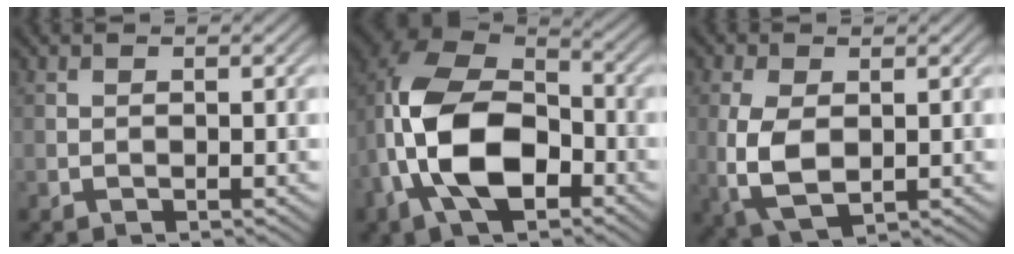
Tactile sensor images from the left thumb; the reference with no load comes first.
{"total": 14.5, "force": [-3.9, 9.0, 10.6], "torque": [-0.228, -0.008, -0.082]}
{"total": 6.2, "force": [-0.2, 3.5, 5.1], "torque": [-0.131, -0.005, 0.000]}